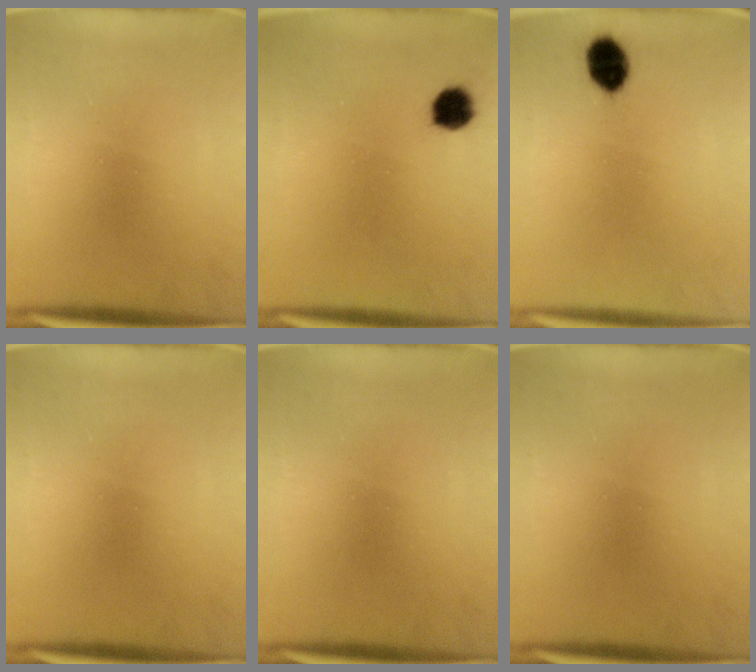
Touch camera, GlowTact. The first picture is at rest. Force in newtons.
{"total": 4.1}
{"total": 6.3}
{"total": 0.0}
{"total": 0.0}
{"total": 0.0}